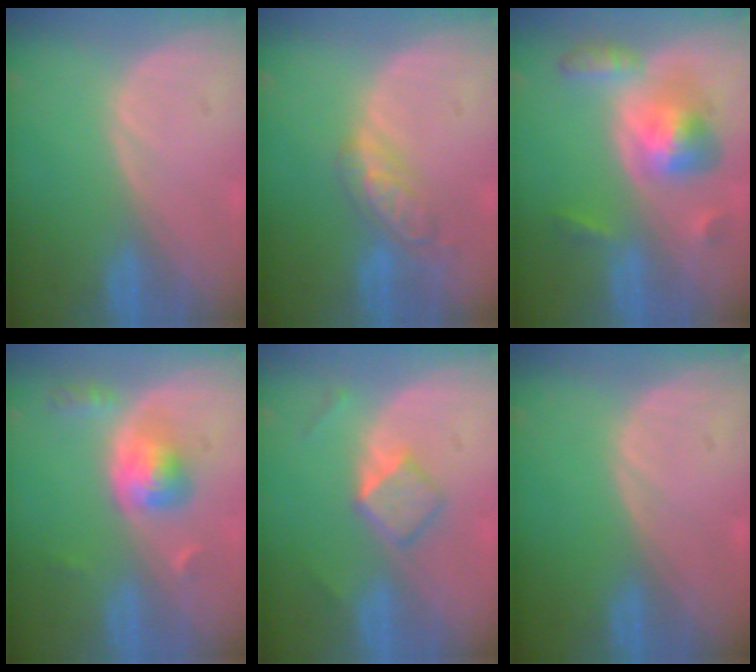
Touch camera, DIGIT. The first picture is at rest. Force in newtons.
{"total": 5.9, "press": 5.1, "slide": 2.9}
{"total": 7.2, "press": 7.2, "slide": 0.5}
{"total": 5.2, "press": 4.9, "slide": 1.9}
{"total": 4.4, "press": 4.1, "slide": 1.7}
{"total": 0.0}